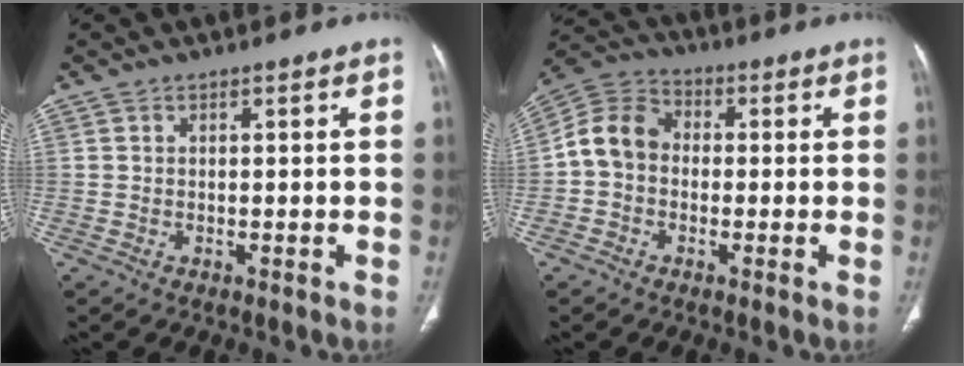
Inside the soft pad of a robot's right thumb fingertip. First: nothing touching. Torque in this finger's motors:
{"motor_torque": [-0.06, 0.22, 0.50, -0.59, 0.06]}